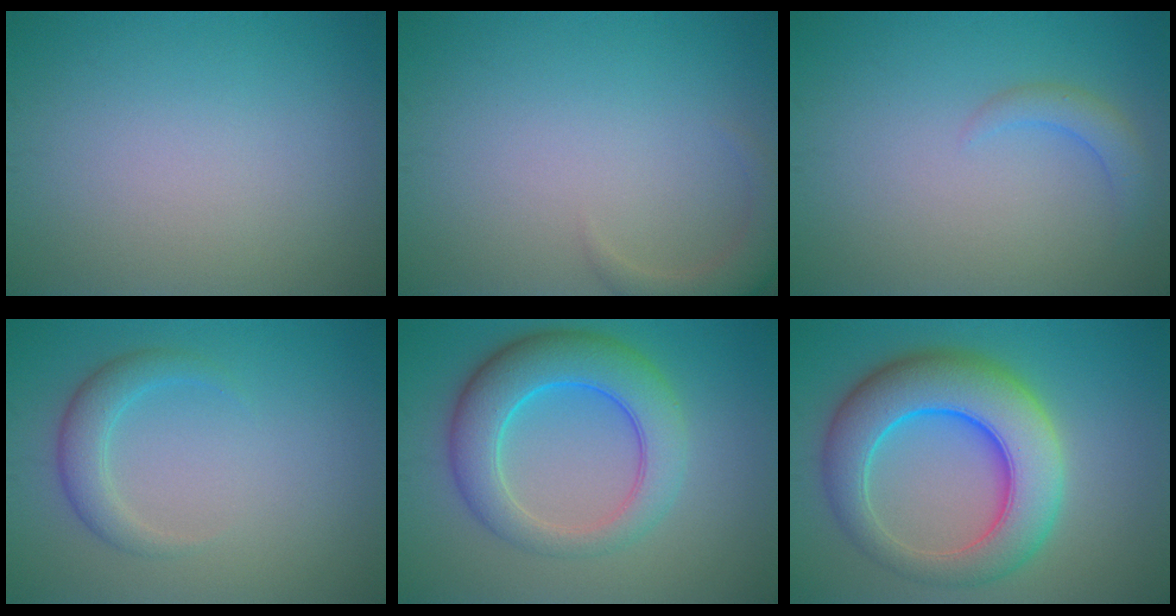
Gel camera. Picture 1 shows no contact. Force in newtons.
{"total": 2.6, "press": 2.6, "slide": 0.3}
{"total": 1.8, "press": 1.8, "slide": 0.3}
{"total": 2.5, "press": 2.5, "slide": 0.0}
{"total": 7.4, "press": 7.4, "slide": 0.1}
{"total": 10.0, "press": 10.0, "slide": 0.2}